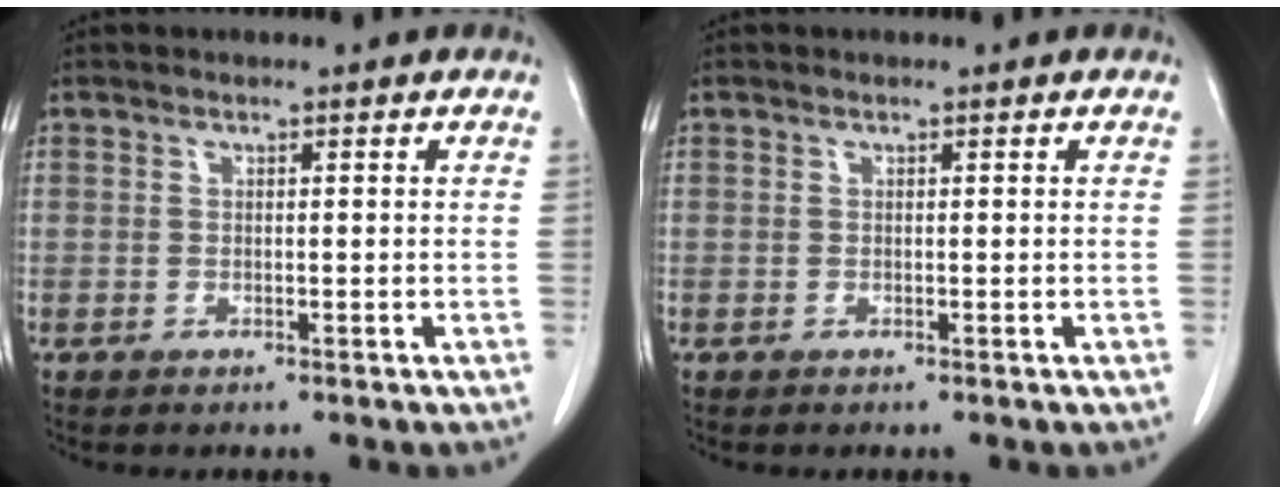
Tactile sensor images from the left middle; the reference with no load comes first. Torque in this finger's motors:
{"motor_torque": [0.00, 0.00, 0.09, 0.00]}